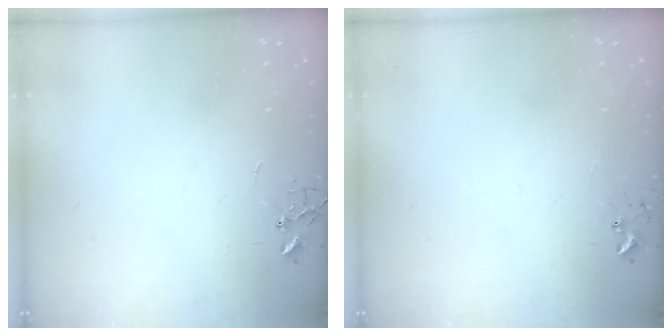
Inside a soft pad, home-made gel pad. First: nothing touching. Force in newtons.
{"total": 5.5, "press": 5.4, "slide": 0.4}